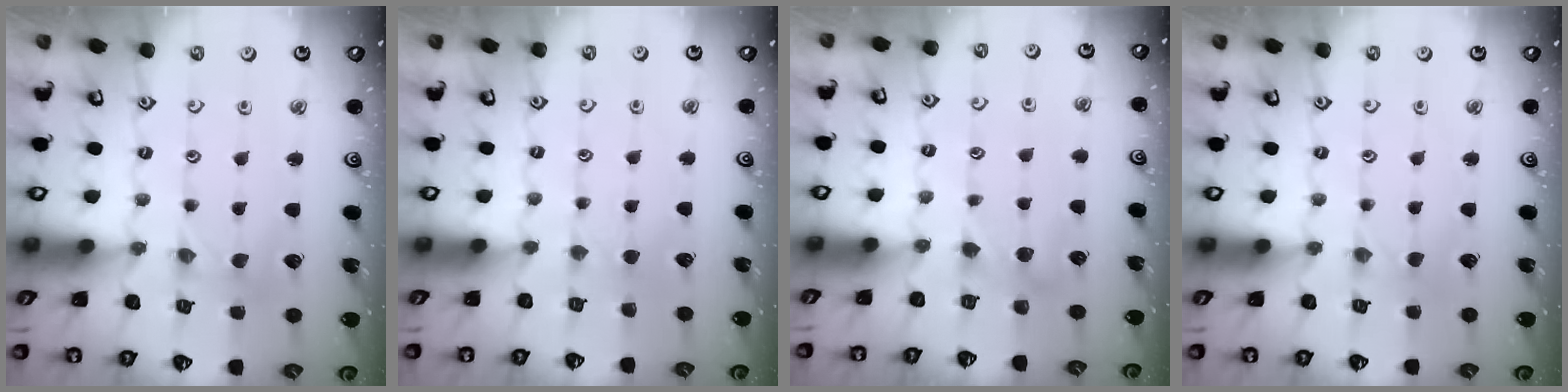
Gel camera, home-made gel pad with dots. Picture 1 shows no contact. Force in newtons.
{"total": 1.7, "press": 1.6, "slide": 0.3}
{"total": 3.4, "press": 3.4, "slide": 0.4}
{"total": 0.0}